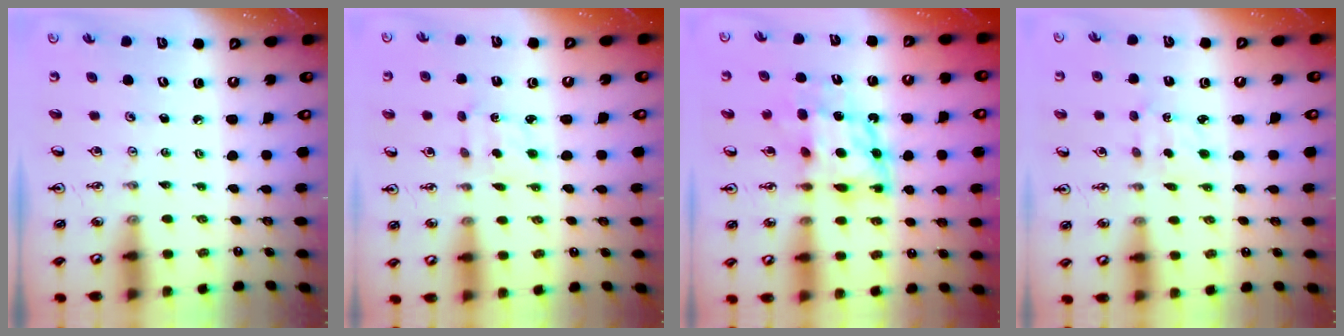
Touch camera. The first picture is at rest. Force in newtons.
{"total": 1.7, "press": 1.5, "slide": 0.7}
{"total": 9.7, "press": 9.6, "slide": 0.9}
{"total": 2.2, "press": 2.1, "slide": 0.7}